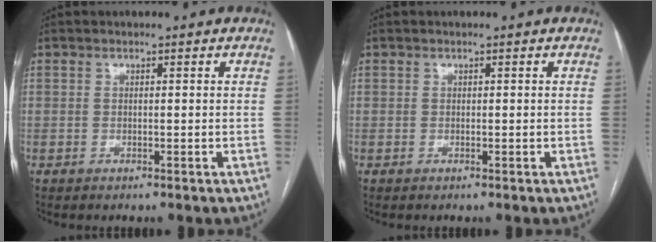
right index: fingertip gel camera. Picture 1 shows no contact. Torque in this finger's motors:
{"motor_torque": [-0.02, -0.01, 0.00, 0.00]}